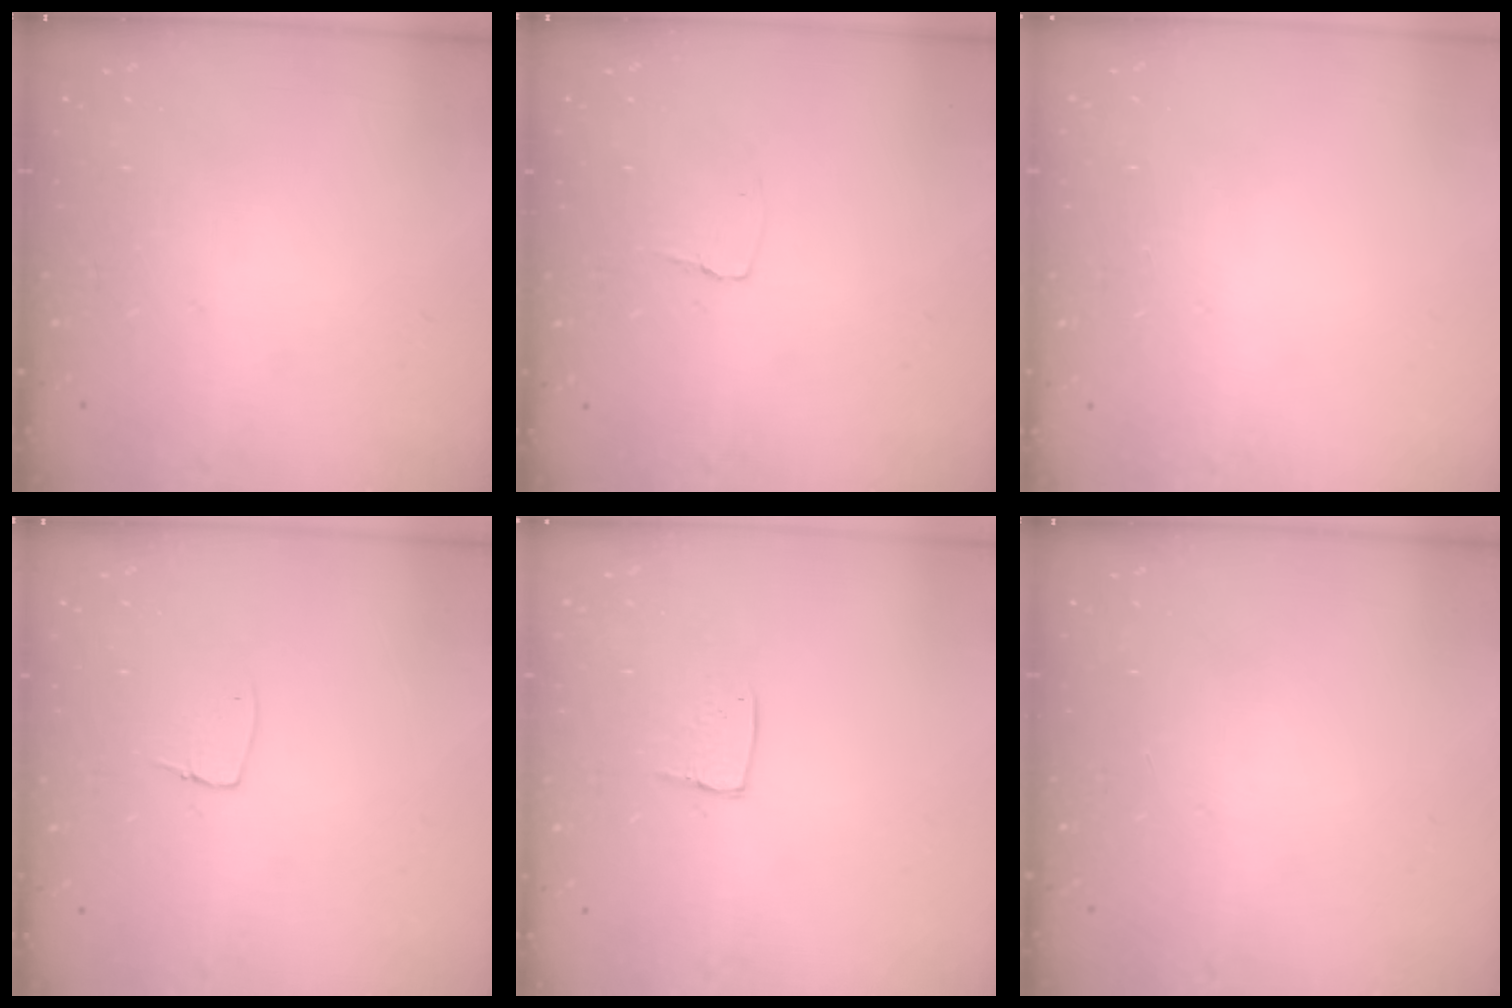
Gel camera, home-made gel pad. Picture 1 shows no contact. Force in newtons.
{"total": 2.9, "press": 2.9, "slide": 0.3}
{"total": 0.0}
{"total": 5.6, "press": 5.5, "slide": 0.4}
{"total": 5.2, "press": 5.2, "slide": 0.4}
{"total": 0.0}